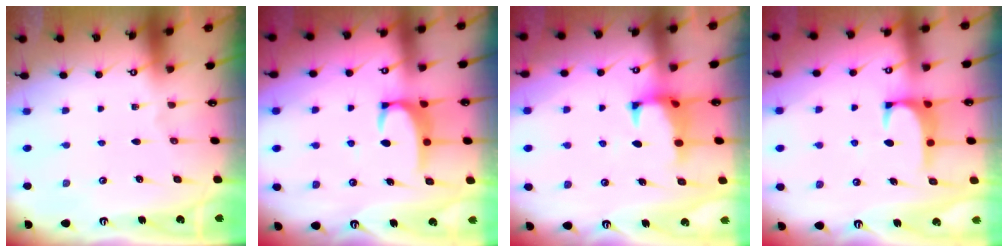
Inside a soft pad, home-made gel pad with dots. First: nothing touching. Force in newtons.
{"total": 3.2, "press": 3.2, "slide": 0.3}
{"total": 1.1, "press": 0.6, "slide": 0.9}
{"total": 1.4, "press": 1.3, "slide": 0.5}